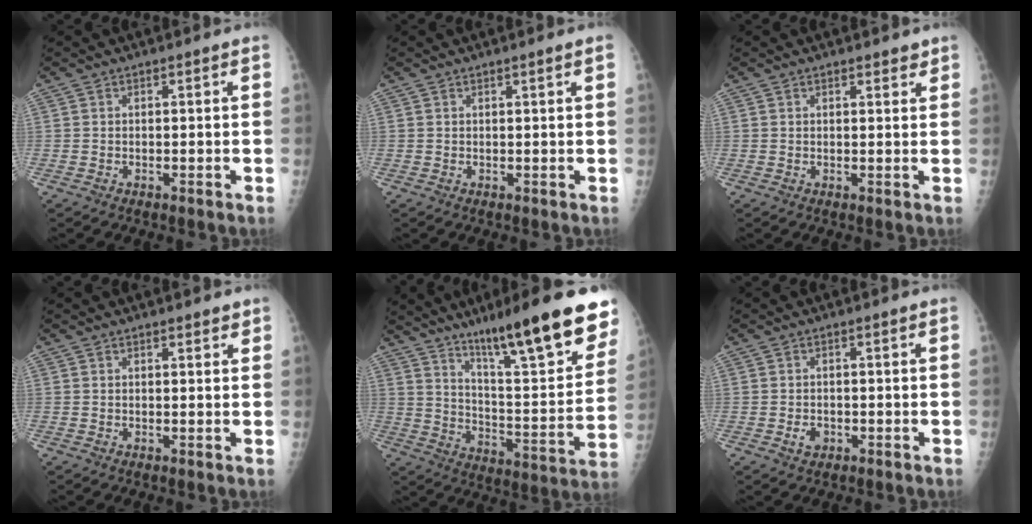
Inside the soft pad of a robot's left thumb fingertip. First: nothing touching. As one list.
[{"total": 1.2, "force": [0.8, -0.2, 0.9], "torque": [-0.014, -0.002, 0.014]}, {"total": 1.9, "force": [1.6, 0.7, 0.8], "torque": [-0.003, -0.008, 0.020]}, {"total": 1.6, "force": [1.3, 0.5, 0.7], "torque": [-0.006, -0.006, 0.018]}, {"total": 25.5, "force": [17.0, 4.3, 18.5], "torque": [-0.249, -0.077, 0.267]}, {"total": 2.3, "force": [-0.7, 1.8, 1.3], "torque": [-0.017, 0.002, -0.005]}]